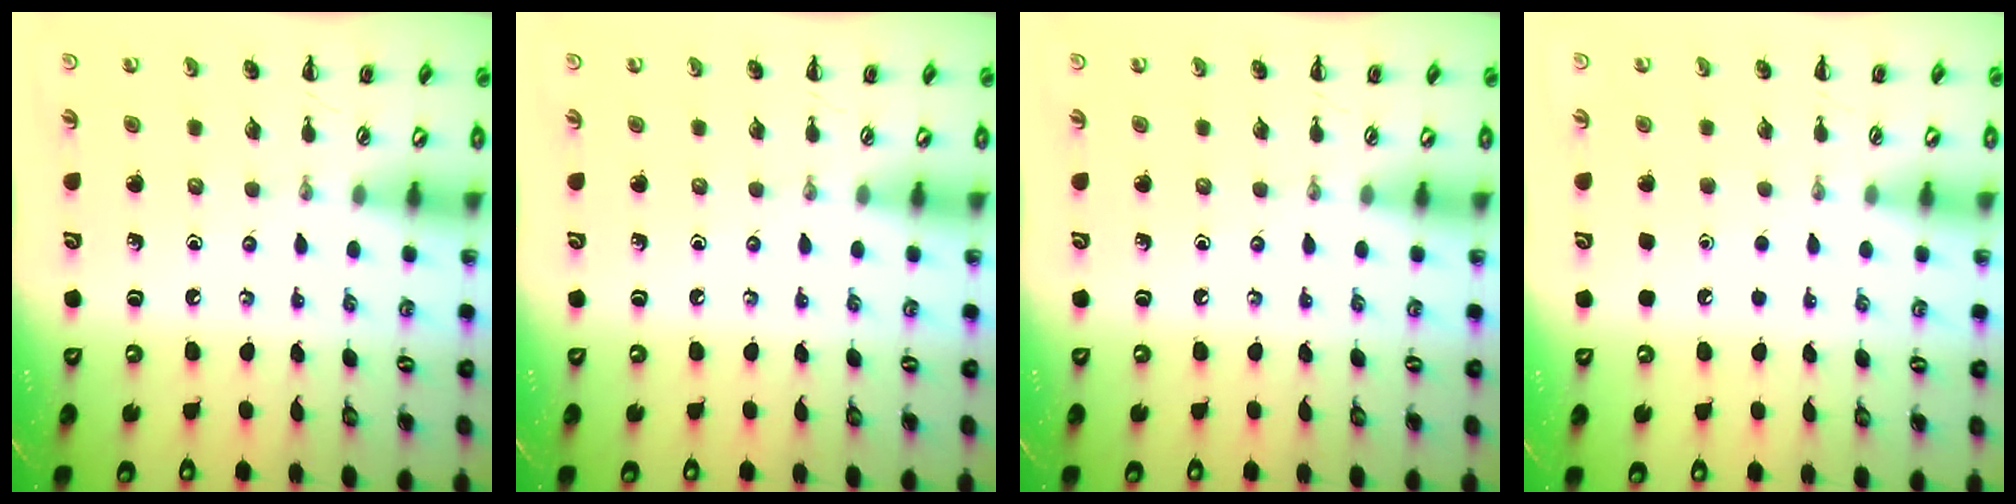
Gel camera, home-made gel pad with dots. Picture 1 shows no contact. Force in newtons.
{"total": 0.0}
{"total": 0.0}
{"total": 1.7, "press": 1.7, "slide": 0.1}